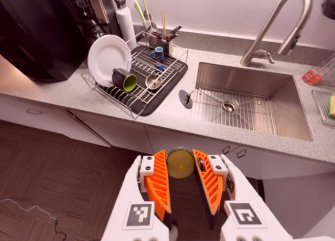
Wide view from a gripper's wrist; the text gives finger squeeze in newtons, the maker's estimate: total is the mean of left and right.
{"total": 7.2, "left": 7.0, "right": 7.3}